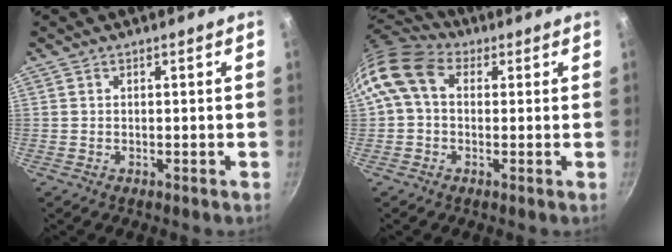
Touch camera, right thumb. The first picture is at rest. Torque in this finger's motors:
{"motor_torque": [0.86, 1.15, 0.66, -0.62, 0.26]}